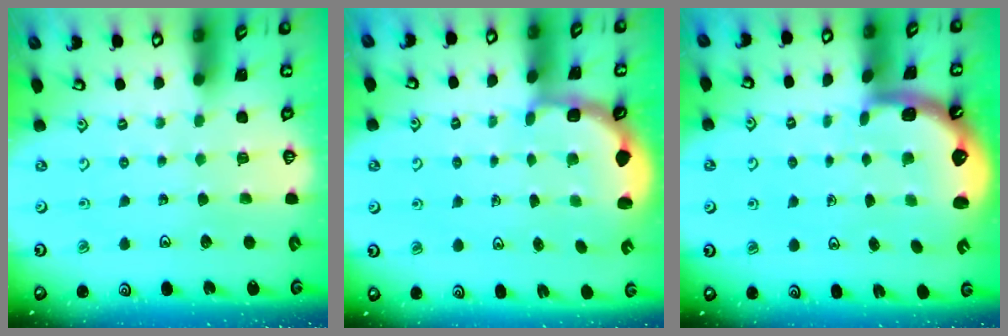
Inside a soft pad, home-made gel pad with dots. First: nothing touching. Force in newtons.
{"total": 2.8, "press": 2.3, "slide": 1.7}
{"total": 1.6, "press": 1.5, "slide": 0.6}